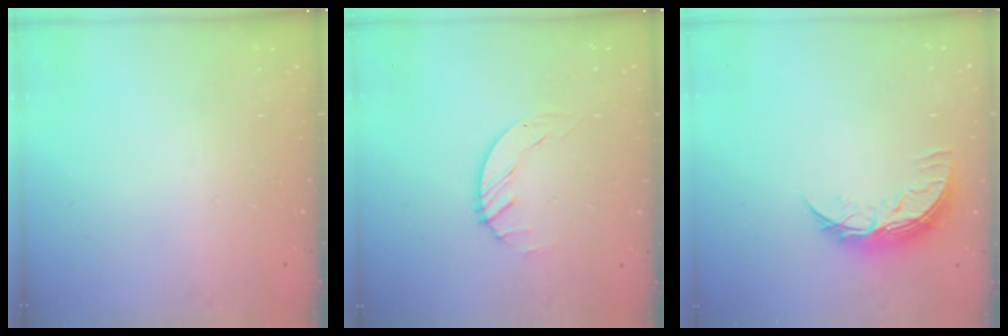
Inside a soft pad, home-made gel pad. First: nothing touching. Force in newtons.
{"total": 1.5, "press": 1.5, "slide": 0.2}
{"total": 9.0, "press": 9.0, "slide": 0.5}